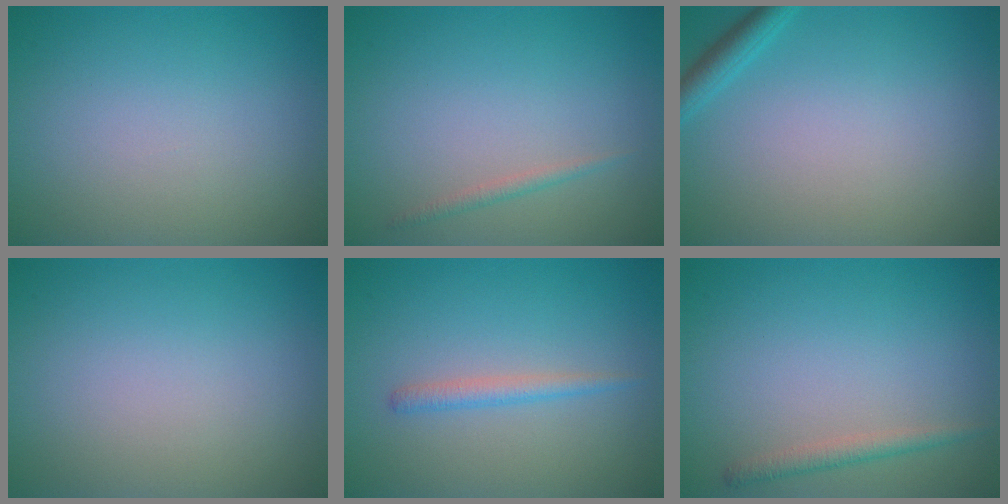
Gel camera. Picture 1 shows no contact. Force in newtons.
{"total": 0.9, "press": 0.9, "slide": 0.1}
{"total": 1.7, "press": 1.7, "slide": 0.1}
{"total": 0.0}
{"total": 1.5, "press": 1.5, "slide": 0.1}
{"total": 1.5, "press": 1.5, "slide": 0.1}